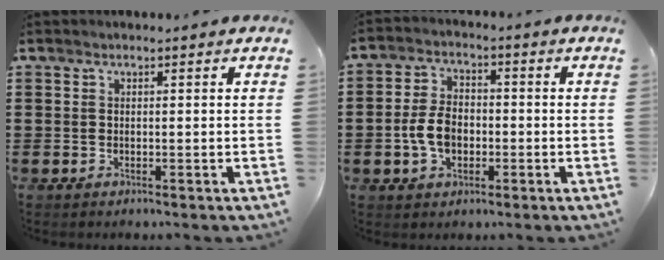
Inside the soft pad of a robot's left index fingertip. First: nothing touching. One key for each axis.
{"total": 6.1, "fx": -1.5, "fy": 4.0, "fz": 4.5, "tx": -0.107, "ty": 0.003, "tz": -0.034}